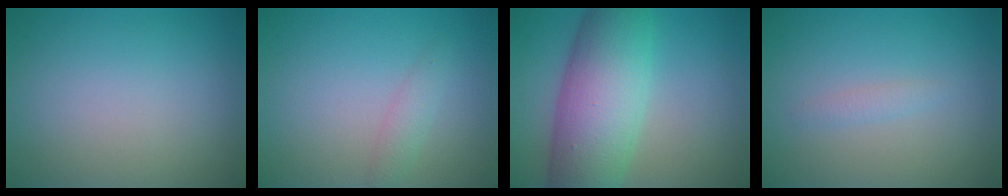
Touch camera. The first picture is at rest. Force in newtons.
{"total": 1.4, "press": 1.4, "slide": 0.1}
{"total": 10.7, "press": 10.7, "slide": 0.4}
{"total": 0.9, "press": 0.9, "slide": 0.0}